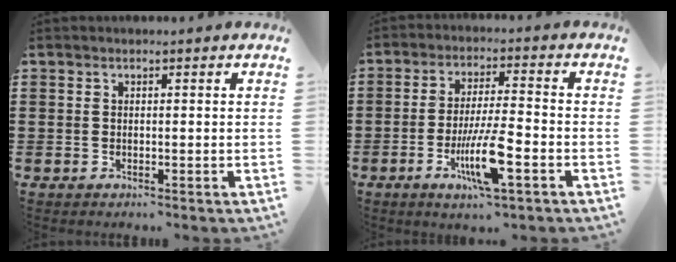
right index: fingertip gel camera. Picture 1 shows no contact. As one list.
[{"total": 9.4, "force": [-3.6, 1.6, 8.6], "torque": [-0.177, -0.015, -0.070]}]